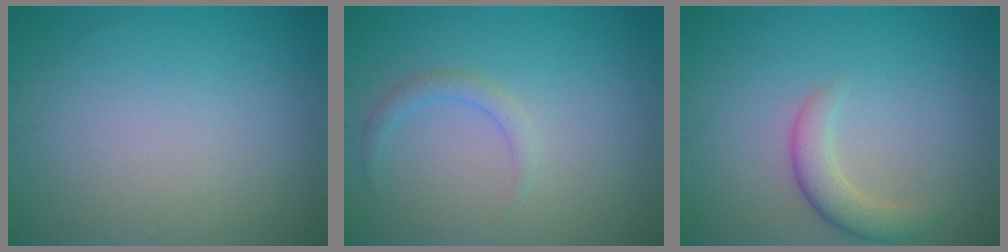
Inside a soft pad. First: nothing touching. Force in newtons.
{"total": 1.3, "press": 1.3, "slide": 0.1}
{"total": 2.8, "press": 2.7, "slide": 0.3}